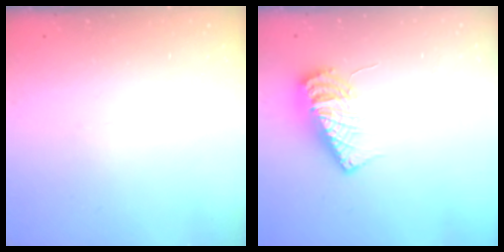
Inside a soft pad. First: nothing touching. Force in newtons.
{"total": 11.6, "press": 11.5, "slide": 1.1}